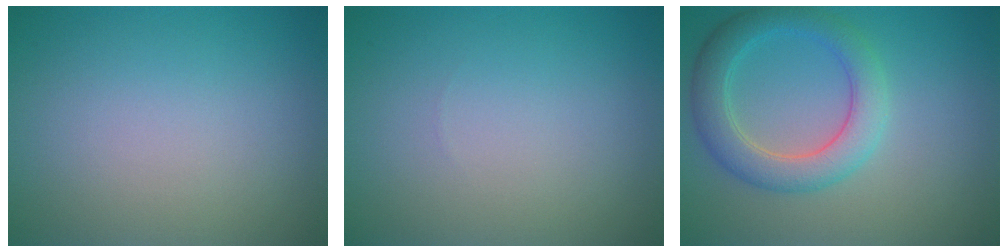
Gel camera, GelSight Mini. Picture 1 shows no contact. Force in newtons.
{"total": 0.0}
{"total": 4.4, "press": 4.4, "slide": 0.2}